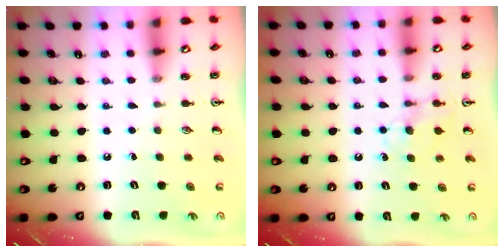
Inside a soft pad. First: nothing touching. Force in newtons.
{"total": 5.1, "press": 5.0, "slide": 0.7}